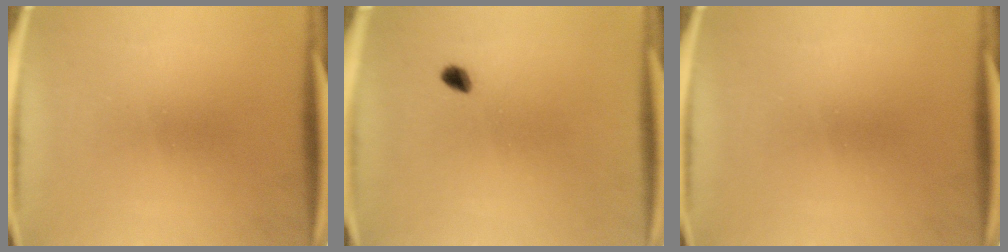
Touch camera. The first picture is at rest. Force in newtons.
{"total": 1.7}
{"total": 0.0}